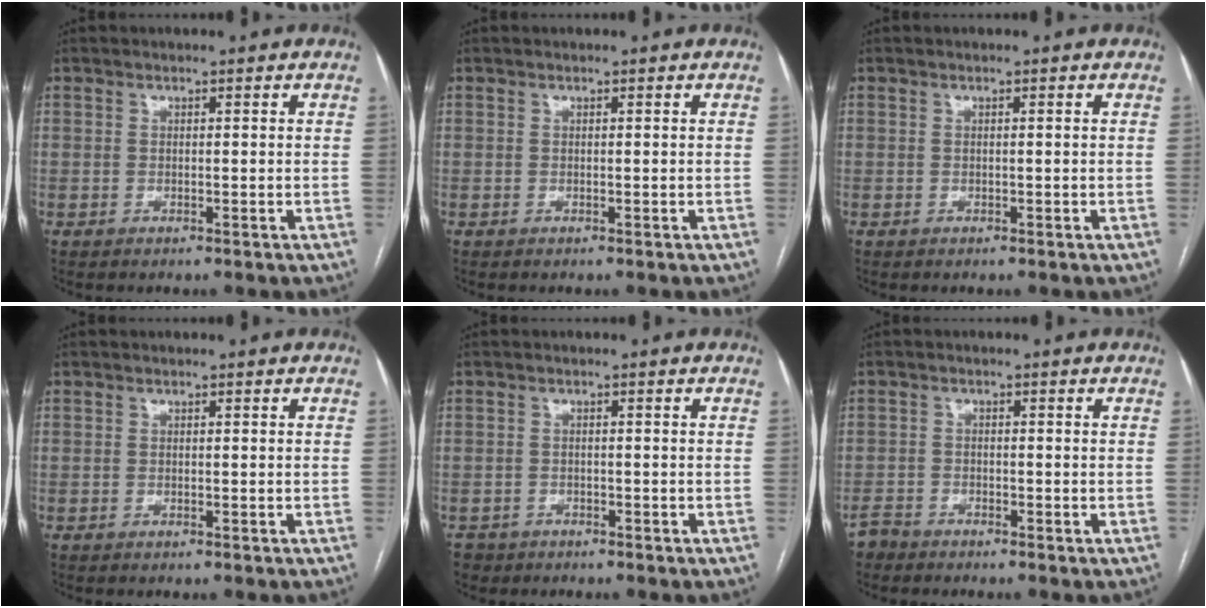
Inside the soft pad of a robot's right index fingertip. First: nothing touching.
{"total": 0.0}
{"total": 0.0}
{"total": 0.0}
{"total": 2.6, "force": [-1.9, 1.8, -0.2], "torque": [-0.001, 0.004, -0.033]}
{"total": 2.0, "force": [-1.5, 1.2, -0.4], "torque": [0.005, 0.003, -0.033]}